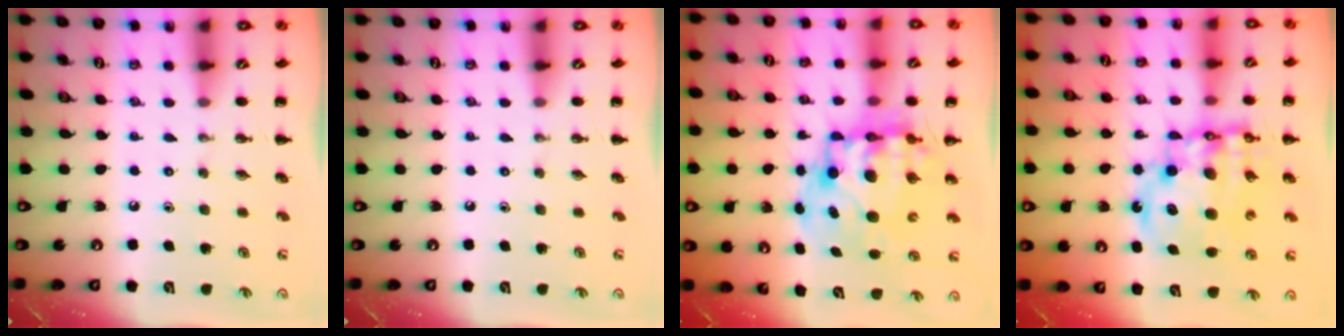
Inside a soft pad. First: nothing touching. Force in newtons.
{"total": 0.0}
{"total": 12.5, "press": 12.0, "slide": 3.2}
{"total": 16.1, "press": 15.7, "slide": 3.6}